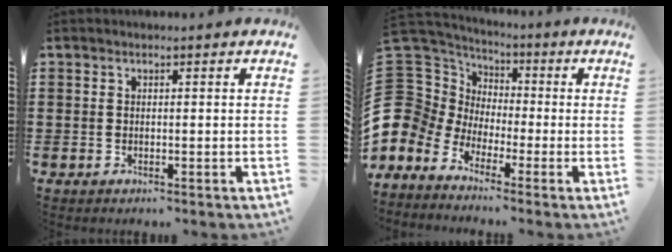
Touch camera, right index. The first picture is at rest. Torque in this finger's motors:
{"motor_torque": [-1.38, 0.77, -1.05, -0.21]}